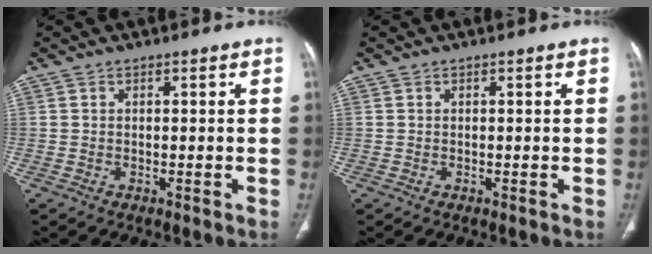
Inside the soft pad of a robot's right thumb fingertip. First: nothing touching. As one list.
[{"total": 0.0}]